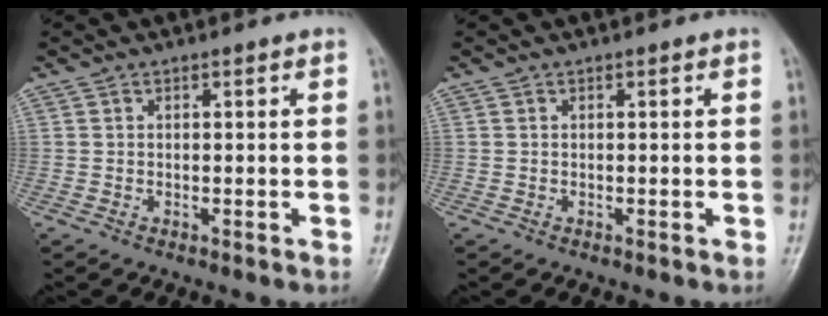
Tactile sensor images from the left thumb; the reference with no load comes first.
{"total": 0.0}